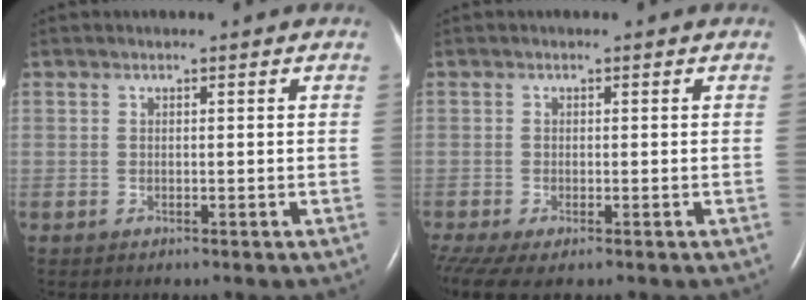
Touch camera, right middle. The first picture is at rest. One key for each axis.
{"total": 5.2, "fx": -3.5, "fy": 1.7, "fz": 3.5, "tx": -0.076, "ty": -0.014, "tz": -0.063}